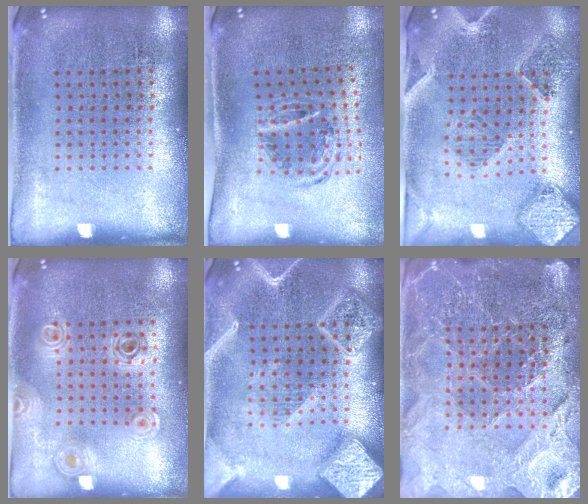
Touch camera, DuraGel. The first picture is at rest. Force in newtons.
{"total": 1.1, "press": 1.0, "slide": 0.3}
{"total": 1.6, "press": 1.5, "slide": 0.3}
{"total": 1.0, "press": 1.0, "slide": 0.2}
{"total": 4.1, "press": 4.1, "slide": 0.5}
{"total": 4.4, "press": 4.1, "slide": 1.6}